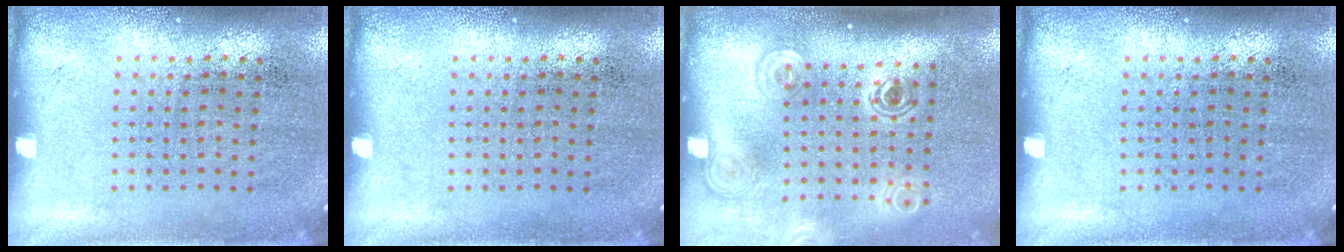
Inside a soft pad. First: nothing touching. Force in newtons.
{"total": 0.0}
{"total": 1.8, "press": 1.3, "slide": 1.2}
{"total": 0.0}